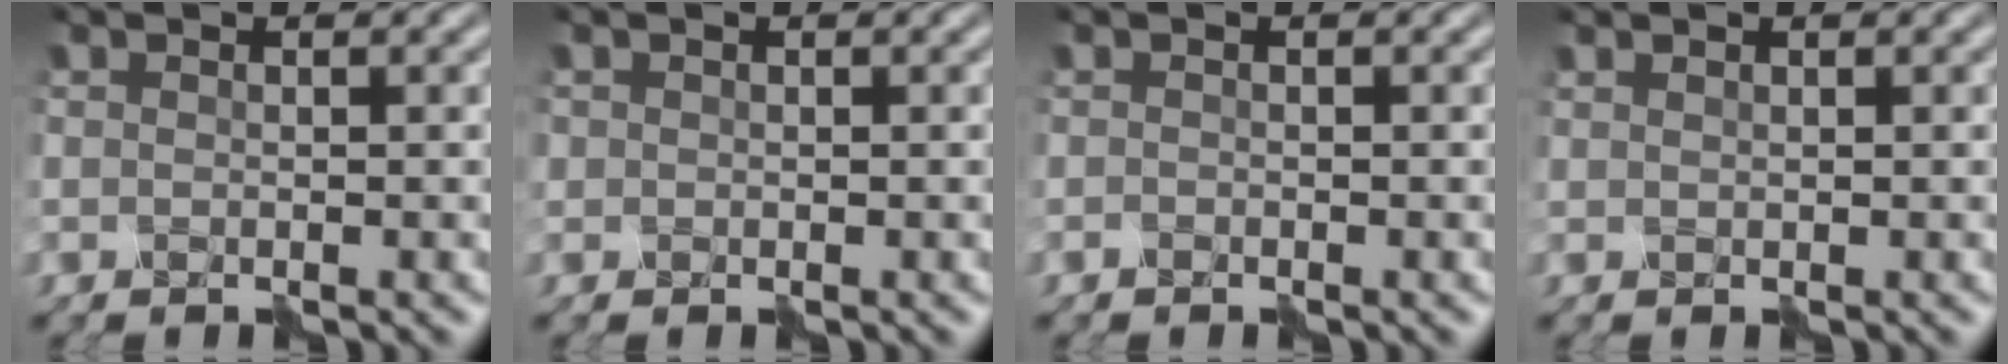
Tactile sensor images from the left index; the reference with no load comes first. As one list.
[{"total": 0.6, "force": [0.1, 0.5, -0.2], "torque": [0.007, -0.002, -0.002]}, {"total": 0.0}, {"total": 0.6, "force": [0.6, 0.0, -0.1], "torque": [0.001, 0.001, 0.010]}]